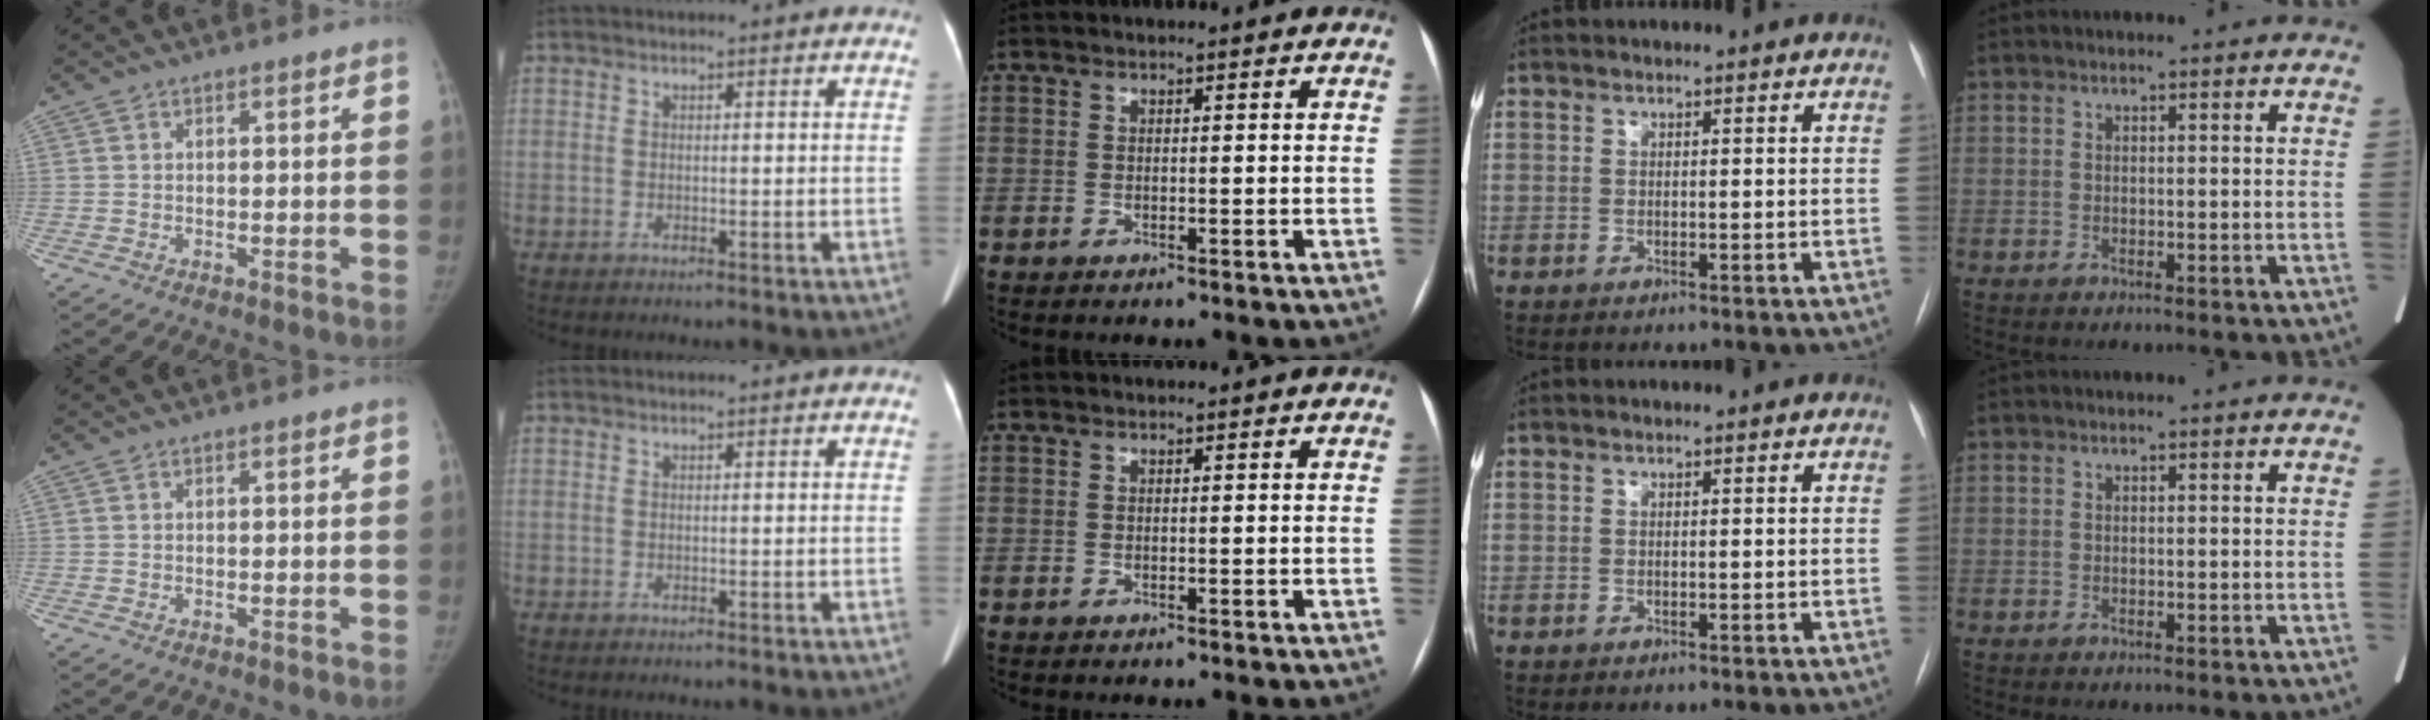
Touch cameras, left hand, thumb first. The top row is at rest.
{}